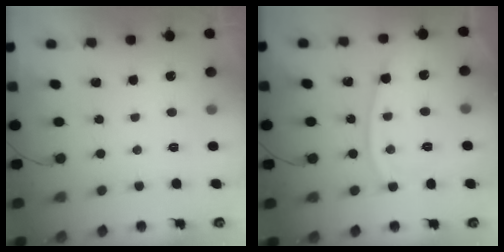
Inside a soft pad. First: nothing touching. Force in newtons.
{"total": 9.5, "press": 9.4, "slide": 1.0}